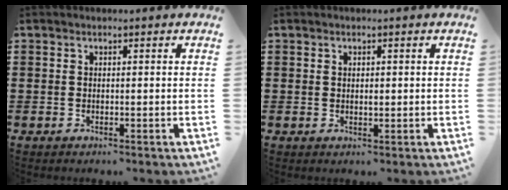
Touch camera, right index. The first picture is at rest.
{"total": 0.9, "force": [0.3, 0.5, 0.7], "torque": [-0.014, 0.003, 0.004]}